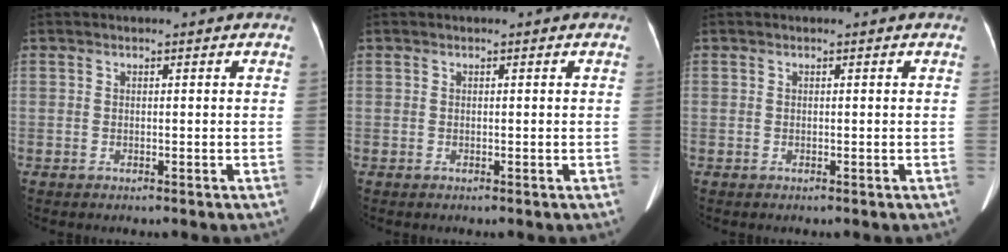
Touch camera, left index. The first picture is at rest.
{"total": 0.0}
{"total": 0.0}